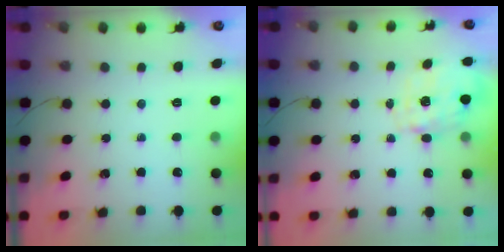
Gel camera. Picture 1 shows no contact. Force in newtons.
{"total": 2.8, "press": 2.6, "slide": 0.9}